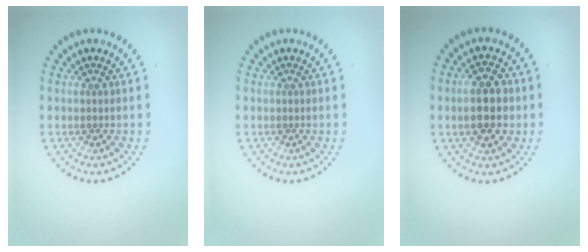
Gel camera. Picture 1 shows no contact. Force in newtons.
{"total": 0.0}
{"total": 5.0, "press": 5.0, "slide": 0.3}